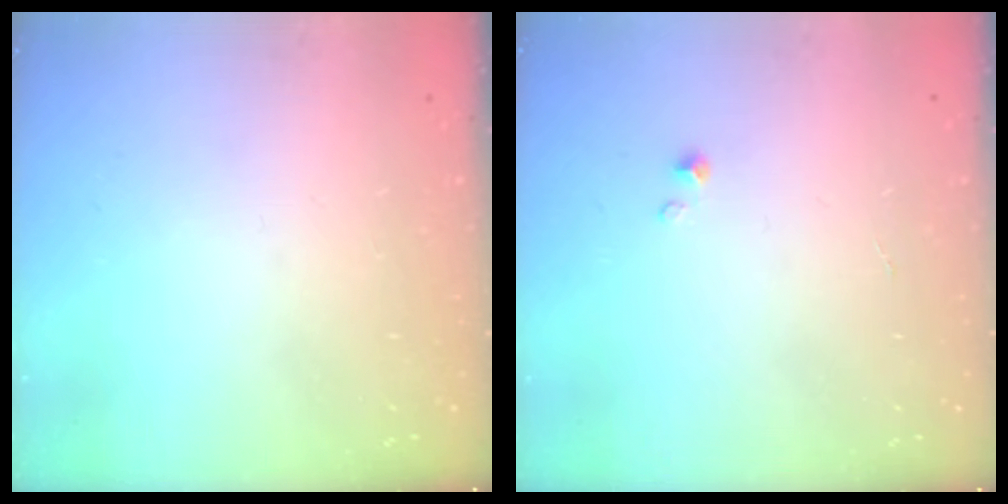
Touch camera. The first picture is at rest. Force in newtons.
{"total": 0.0}